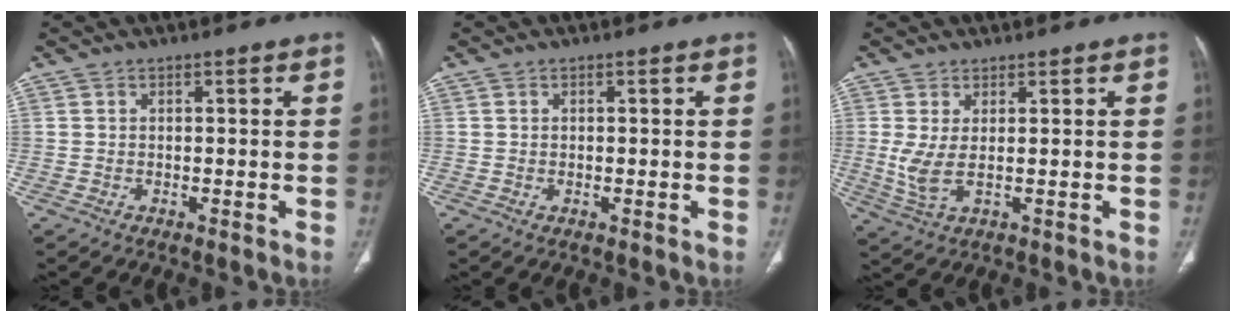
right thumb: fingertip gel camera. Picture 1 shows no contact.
{"total": 0.0}
{"total": 4.8, "force": [0.7, 1.4, 4.5], "torque": [-0.115, -0.008, 0.021]}